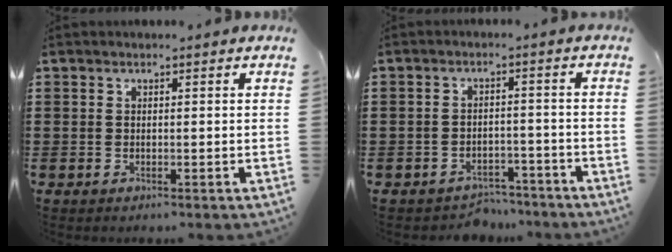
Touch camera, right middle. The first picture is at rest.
{"total": 3.2, "force": [-3.1, 0.7, -0.2], "torque": [-0.006, 0.000, -0.067]}